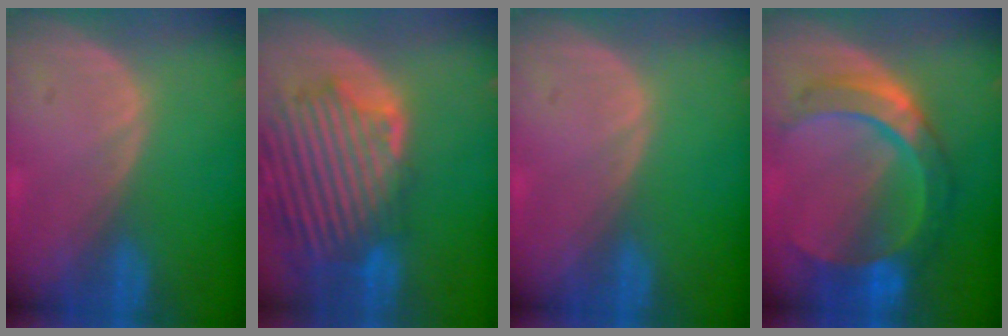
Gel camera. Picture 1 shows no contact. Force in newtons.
{"total": 13.5, "press": 11.7, "slide": 6.8}
{"total": 0.0}
{"total": 9.1, "press": 9.1, "slide": 0.8}